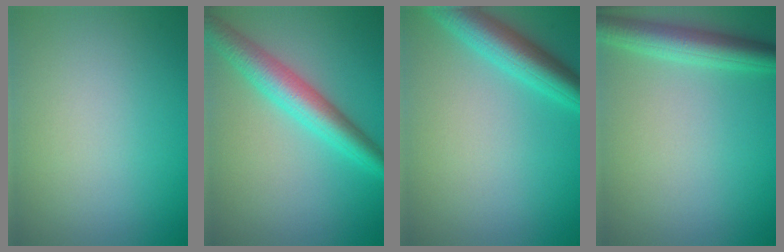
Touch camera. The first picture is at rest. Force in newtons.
{"total": 5.1, "press": 5.1, "slide": 0.2}
{"total": 5.0, "press": 5.0, "slide": 0.2}
{"total": 4.2, "press": 4.2, "slide": 0.2}